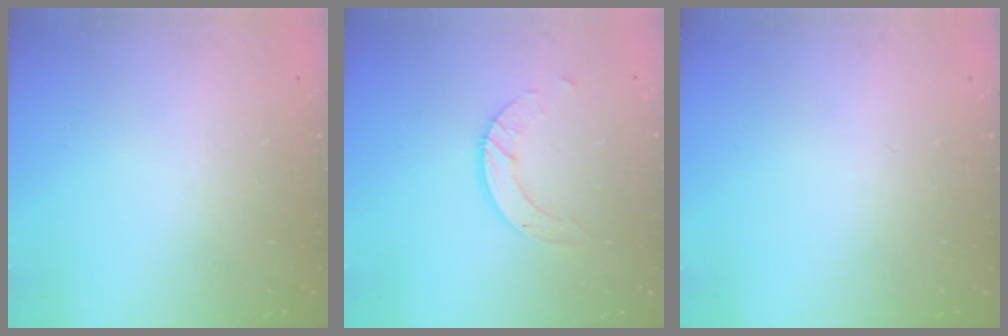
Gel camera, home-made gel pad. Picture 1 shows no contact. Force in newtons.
{"total": 6.5, "press": 6.5, "slide": 0.5}
{"total": 0.0}